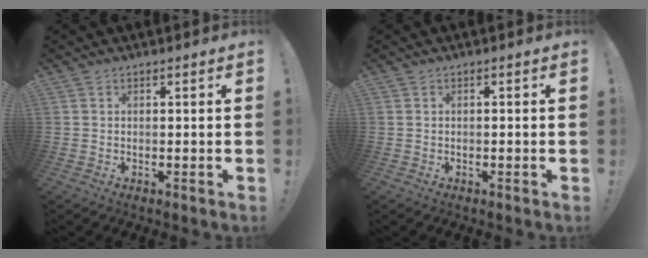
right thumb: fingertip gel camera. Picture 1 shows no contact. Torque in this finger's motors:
{"motor_torque": [-0.06, -0.33, 0.05, 0.29, 0.00]}